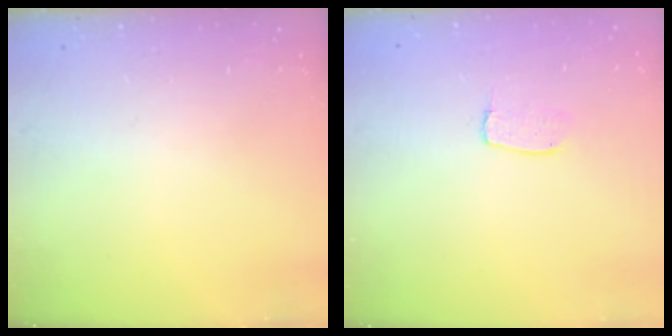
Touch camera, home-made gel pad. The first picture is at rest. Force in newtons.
{"total": 4.8, "press": 4.8, "slide": 0.3}